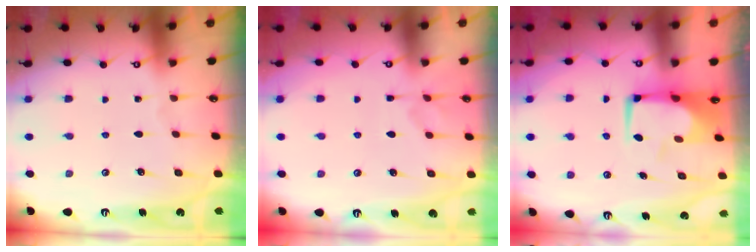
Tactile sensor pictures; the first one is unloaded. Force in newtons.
{"total": 3.9, "press": 3.8, "slide": 1.2}
{"total": 0.0}